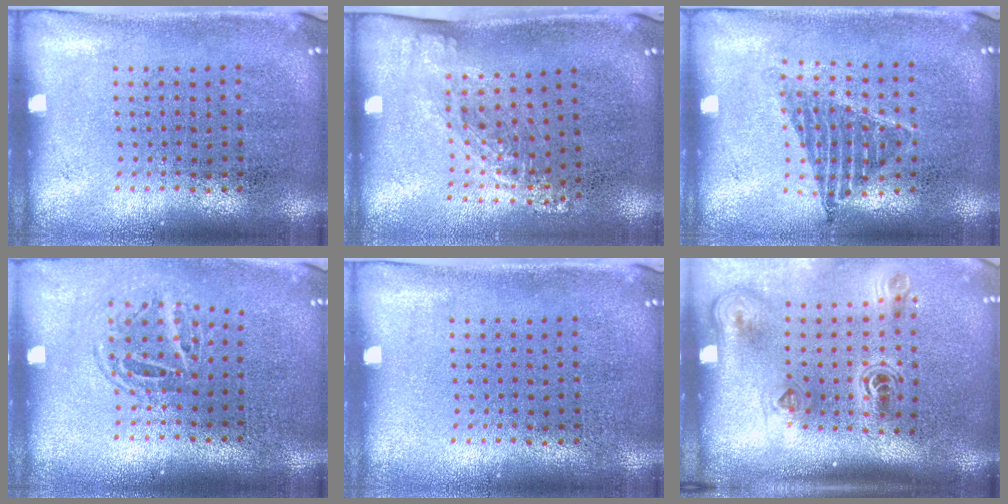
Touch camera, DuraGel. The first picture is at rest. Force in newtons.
{"total": 1.3, "press": 1.0, "slide": 0.9}
{"total": 1.1, "press": 0.9, "slide": 0.6}
{"total": 1.6, "press": 1.1, "slide": 1.2}
{"total": 0.0}
{"total": 2.3, "press": 1.5, "slide": 1.7}